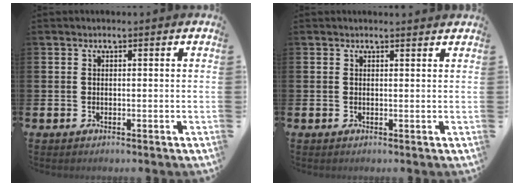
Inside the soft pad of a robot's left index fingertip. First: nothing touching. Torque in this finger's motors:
{"motor_torque": [1.00, -1.14, 0.06, 0.00]}